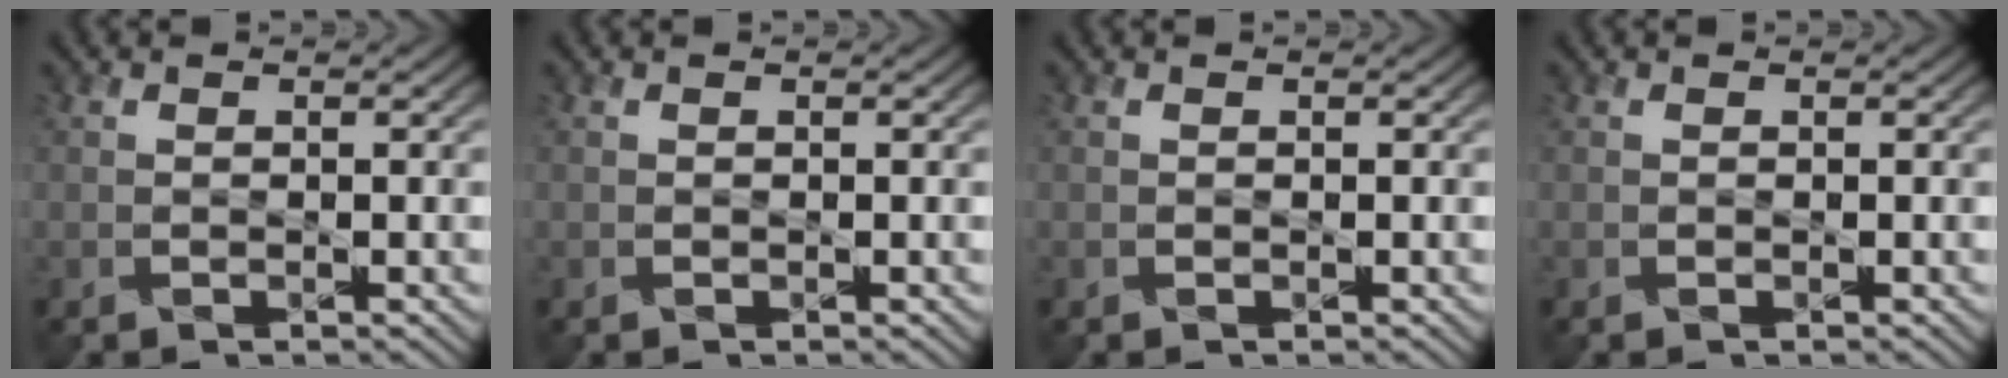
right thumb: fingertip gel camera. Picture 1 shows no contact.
{"total": 0.0}
{"total": 0.0}
{"total": 0.0}